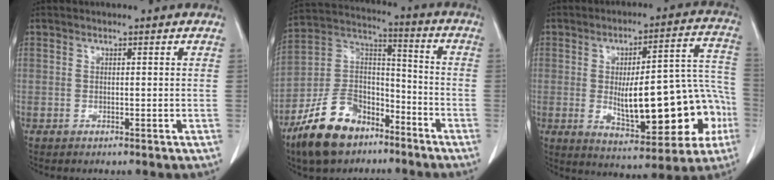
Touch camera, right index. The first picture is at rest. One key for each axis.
{"total": 15.1, "fx": -10.0, "fy": 8.2, "fz": 7.9, "tx": -0.165, "ty": 0.020, "tz": -0.185}
{"total": 20.2, "fx": -3.8, "fy": 6.6, "fz": 18.7, "tx": -0.213, "ty": 0.040, "tz": -0.029}